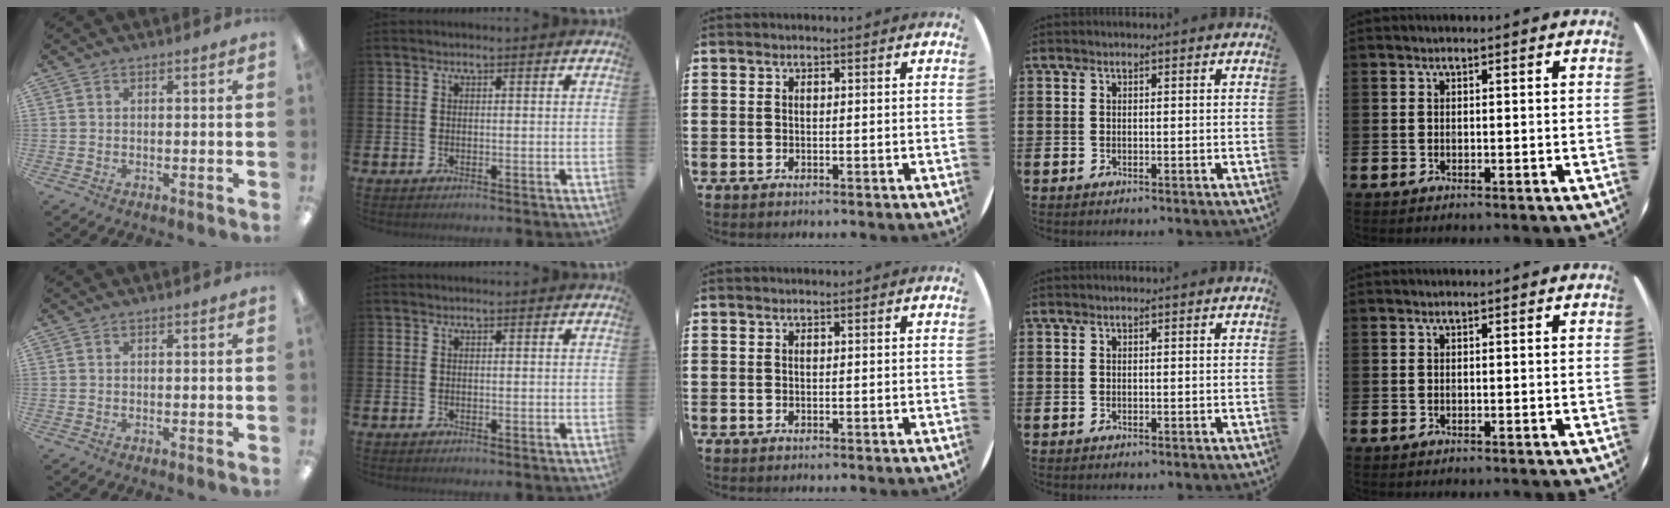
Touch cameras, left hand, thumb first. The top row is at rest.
{}